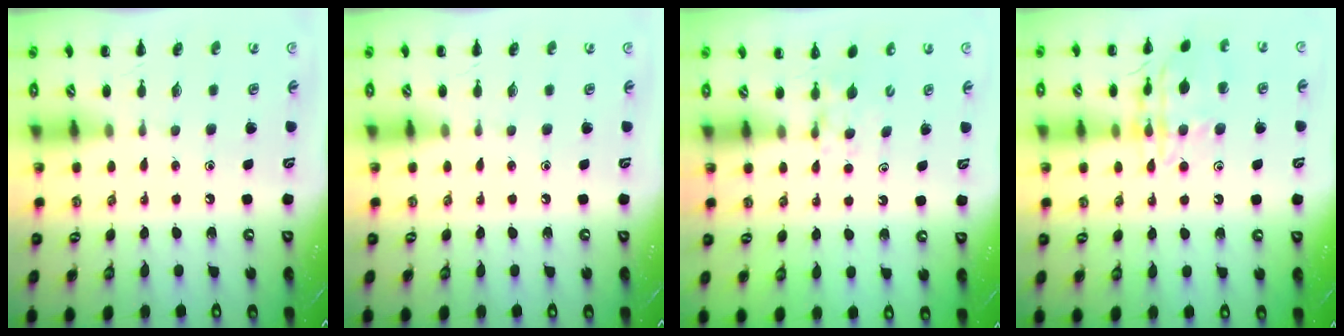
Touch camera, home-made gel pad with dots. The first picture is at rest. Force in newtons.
{"total": 0.0}
{"total": 3.3, "press": 3.0, "slide": 1.3}
{"total": 13.1, "press": 13.0, "slide": 1.1}